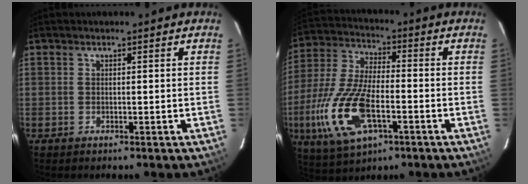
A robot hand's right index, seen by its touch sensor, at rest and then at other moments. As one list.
[{"total": 17.8, "force": [-5.9, 7.9, 14.8], "torque": [-0.334, -0.017, -0.106]}]